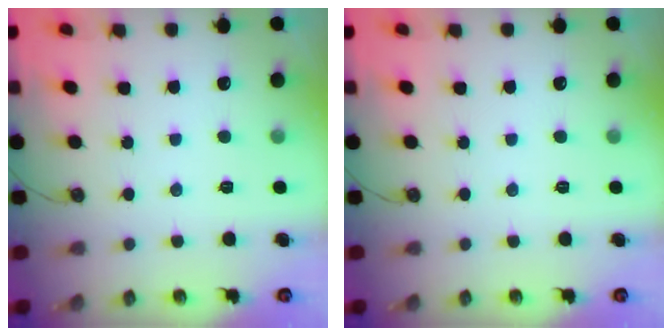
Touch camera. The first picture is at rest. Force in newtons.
{"total": 0.0}